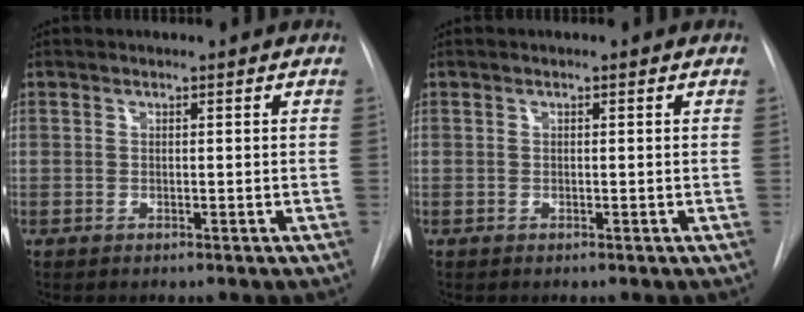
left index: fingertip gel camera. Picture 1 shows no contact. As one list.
[{"total": 0.0}]